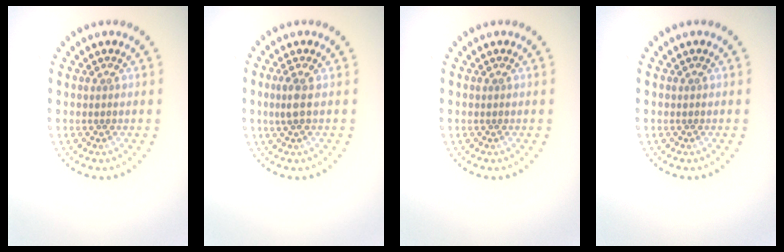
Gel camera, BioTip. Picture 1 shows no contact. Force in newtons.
{"total": 1.3, "press": 1.1, "slide": 0.6}
{"total": 0.0}
{"total": 0.0}